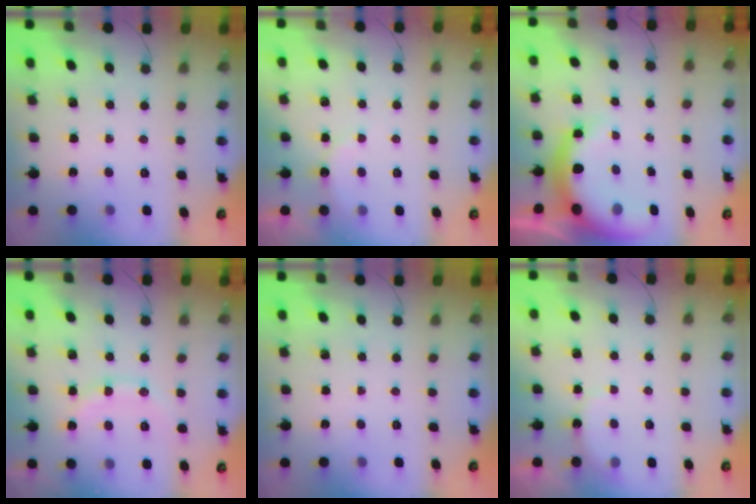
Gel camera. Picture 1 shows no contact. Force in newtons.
{"total": 6.8, "press": 6.7, "slide": 1.1}
{"total": 8.0, "press": 7.7, "slide": 1.9}
{"total": 12.6, "press": 12.6, "slide": 1.0}
{"total": 0.0}
{"total": 3.0, "press": 2.9, "slide": 0.8}